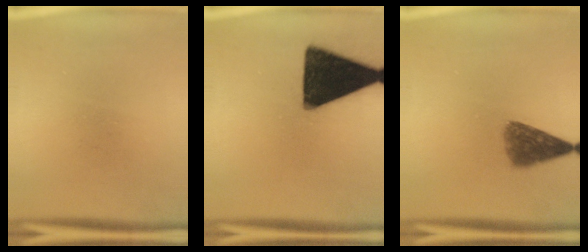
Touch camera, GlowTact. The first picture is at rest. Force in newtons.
{"total": 18.1}
{"total": 5.5}